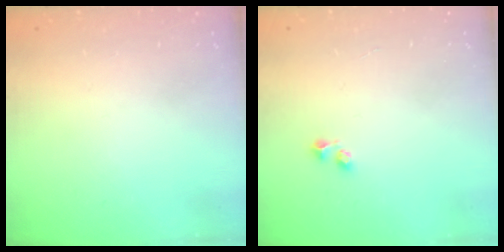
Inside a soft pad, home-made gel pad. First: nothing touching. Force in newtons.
{"total": 1.8, "press": 1.7, "slide": 0.6}